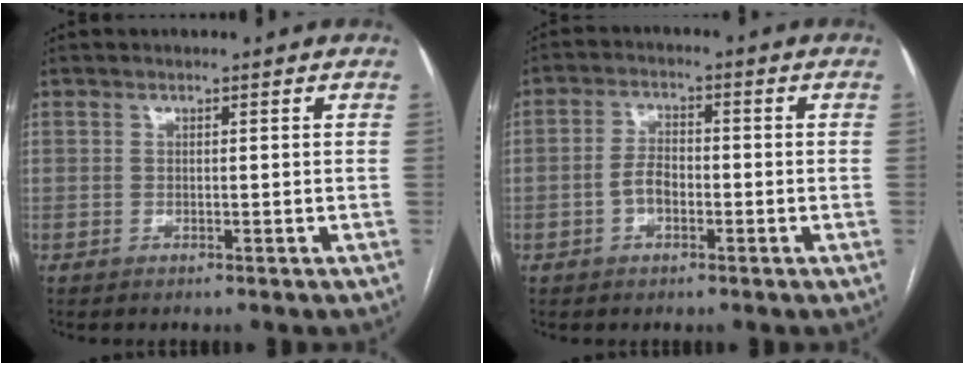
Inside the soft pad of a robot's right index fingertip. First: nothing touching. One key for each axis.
{"total": 3.9, "fx": -1.3, "fy": 2.2, "fz": 3.0, "tx": -0.060, "ty": 0.013, "tz": -0.024}